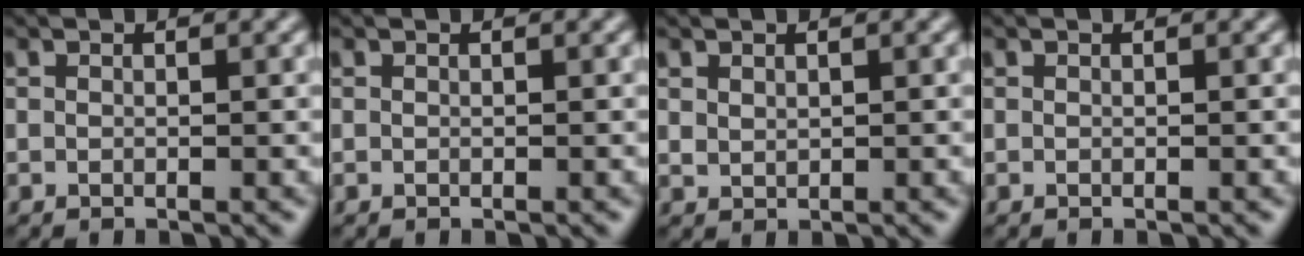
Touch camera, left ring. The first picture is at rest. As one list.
[{"total": 0.0}, {"total": 0.8, "force": [0.6, 0.4, 0.2], "torque": [-0.007, -0.002, 0.017]}, {"total": 0.0}]